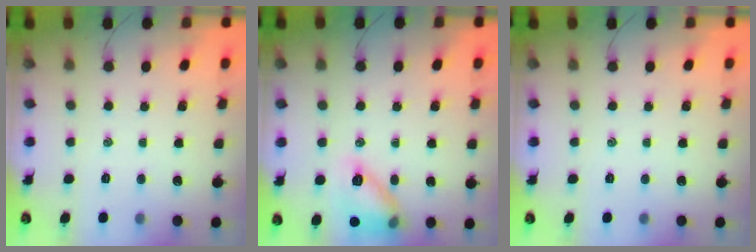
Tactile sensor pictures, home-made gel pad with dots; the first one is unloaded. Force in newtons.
{"total": 12.0, "press": 12.0, "slide": 0.5}
{"total": 0.0}